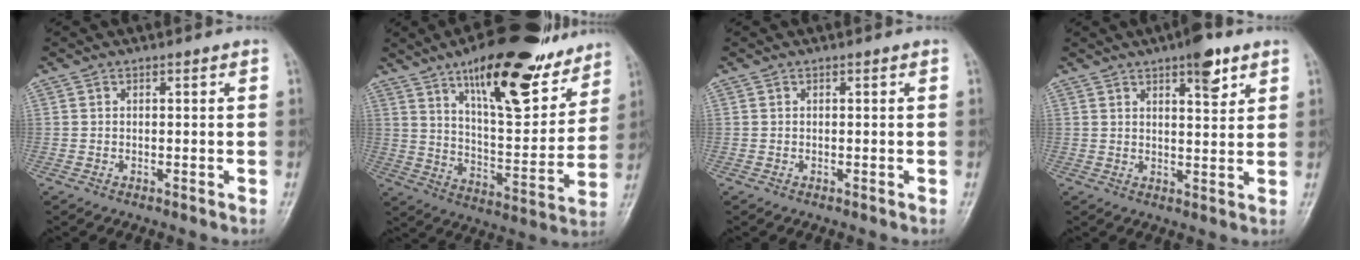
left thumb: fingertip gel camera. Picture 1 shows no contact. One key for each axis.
{"total": 23.5, "fx": 15.0, "fy": 8.4, "fz": 16.1, "tx": -0.194, "ty": -0.065, "tz": 0.236}
{"total": 0.0}
{"total": 6.7, "fx": 4.0, "fy": 2.2, "fz": 4.8, "tx": -0.054, "ty": -0.019, "tz": 0.053}